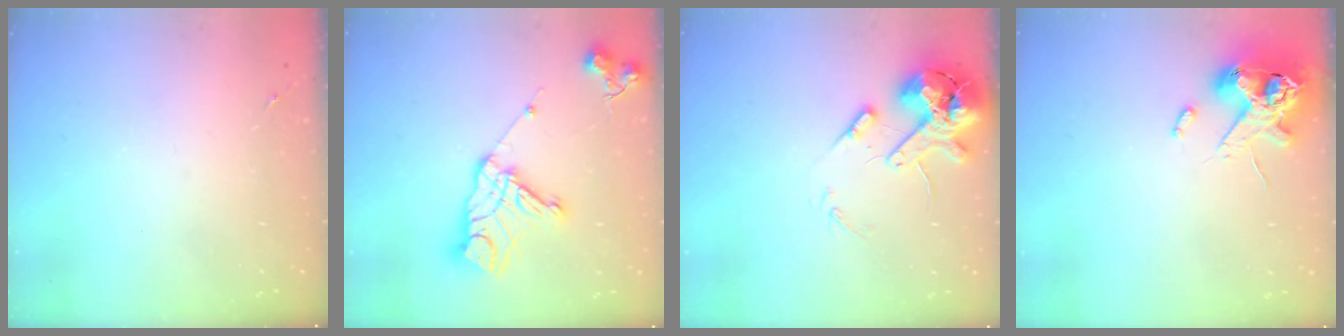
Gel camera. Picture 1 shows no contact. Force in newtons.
{"total": 15.6, "press": 15.6, "slide": 1.2}
{"total": 14.0, "press": 13.8, "slide": 2.4}
{"total": 12.3, "press": 12.1, "slide": 1.9}